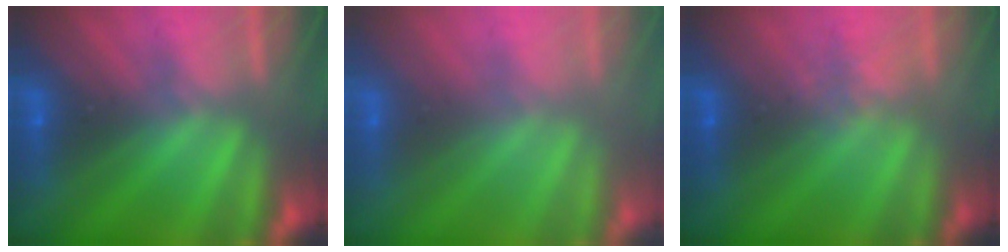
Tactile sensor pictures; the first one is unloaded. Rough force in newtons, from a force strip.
{"total": 2.7}
{"total": 2.4}